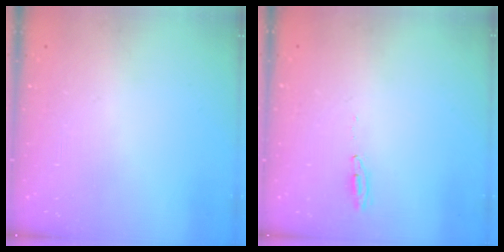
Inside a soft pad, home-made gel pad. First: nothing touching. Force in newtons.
{"total": 4.1, "press": 3.1, "slide": 2.6}